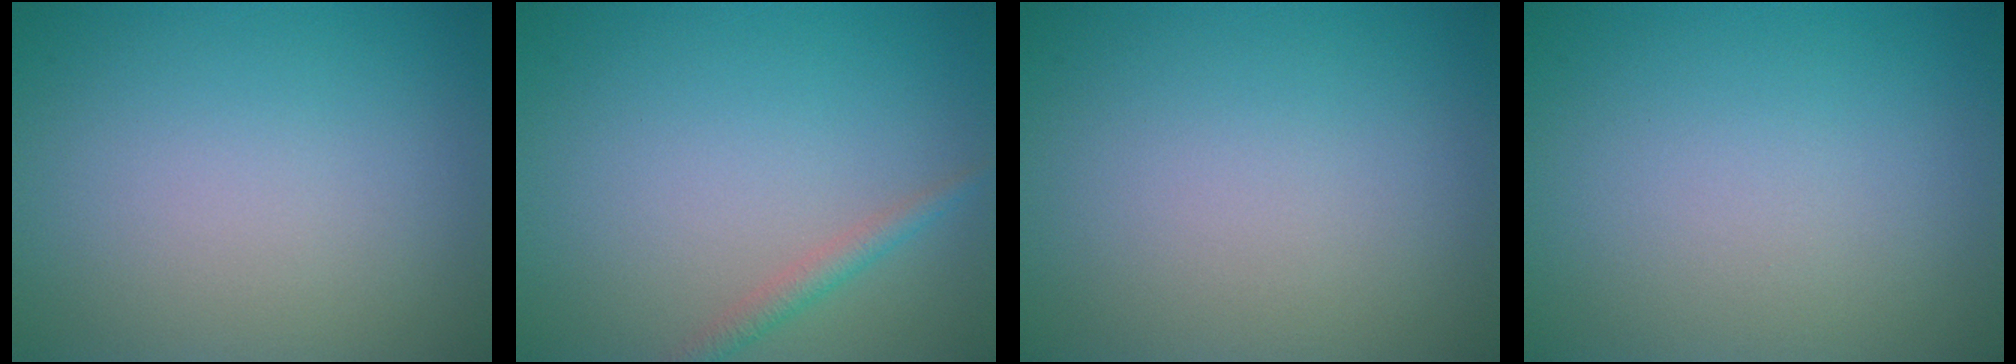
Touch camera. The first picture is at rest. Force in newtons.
{"total": 1.5, "press": 1.5, "slide": 0.0}
{"total": 0.0}
{"total": 0.0}